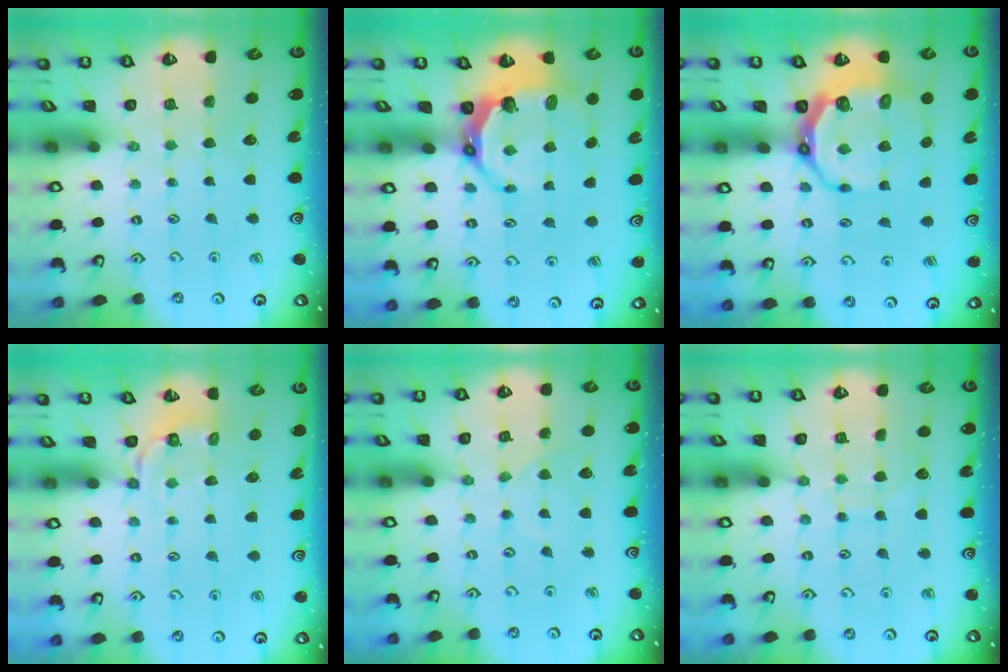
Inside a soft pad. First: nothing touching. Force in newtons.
{"total": 6.6, "press": 5.3, "slide": 4.0}
{"total": 10.0, "press": 9.1, "slide": 4.2}
{"total": 3.7, "press": 2.7, "slide": 2.5}
{"total": 0.6, "press": 0.5, "slide": 0.2}
{"total": 6.8, "press": 6.8, "slide": 0.1}